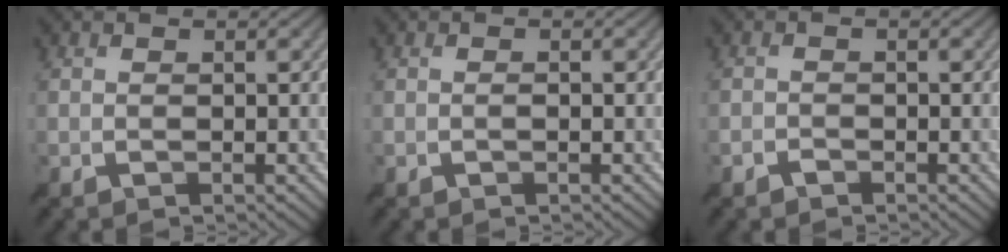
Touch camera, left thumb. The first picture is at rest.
{"total": 0.5, "force": [-0.1, 0.0, 0.5], "torque": [-0.009, 0.004, -0.003]}
{"total": 0.9, "force": [-0.8, 0.5, 0.2], "torque": [-0.004, 0.003, -0.017]}